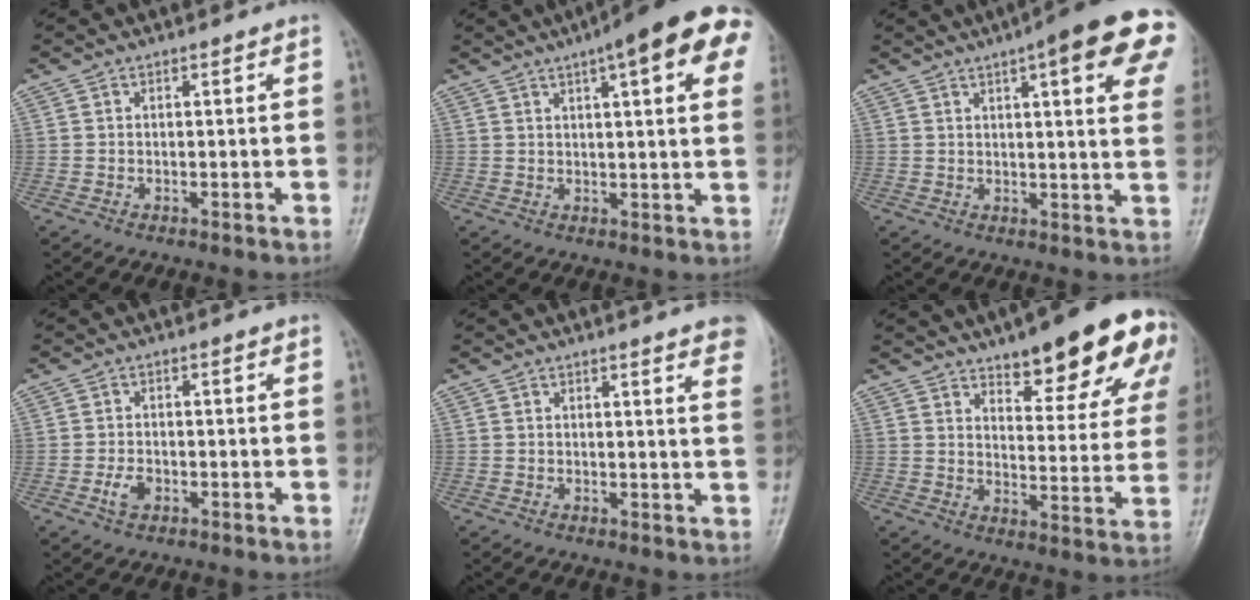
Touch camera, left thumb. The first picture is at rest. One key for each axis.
{"total": 18.2, "fx": 8.5, "fy": 4.5, "fz": 15.4, "tx": -0.197, "ty": 0.014, "tz": 0.101}
{"total": 18.6, "fx": 8.8, "fy": 4.2, "fz": 15.8, "tx": -0.192, "ty": -0.010, "tz": 0.101}
{"total": 2.6, "fx": -1.0, "fy": 1.7, "fz": 1.8, "tx": -0.035, "ty": 0.005, "tz": -0.019}
{"total": 9.7, "fx": 6.9, "fy": 1.5, "fz": 6.7, "tx": -0.059, "ty": -0.016, "tz": 0.063}
{"total": 20.6, "fx": 12.8, "fy": 6.5, "fz": 14.8, "tx": -0.153, "ty": -0.055, "tz": 0.172}